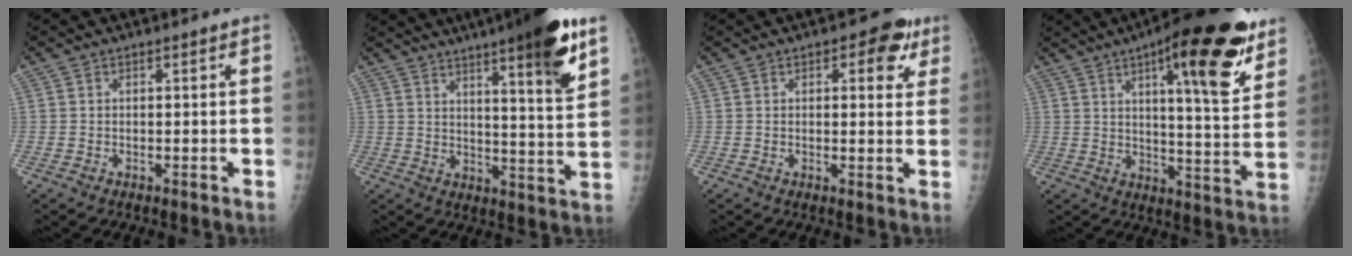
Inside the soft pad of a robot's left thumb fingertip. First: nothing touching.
{"total": 16.8, "force": [10.0, 2.3, 13.3], "torque": [-0.170, -0.047, 0.141]}
{"total": 6.4, "force": [2.8, 3.4, 4.7], "torque": [-0.020, -0.004, 0.024]}
{"total": 22.2, "force": [12.1, 5.9, 17.7], "torque": [-0.225, -0.046, 0.171]}